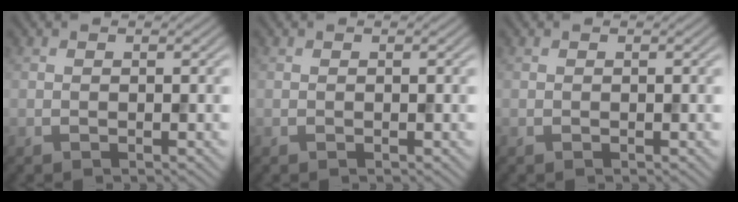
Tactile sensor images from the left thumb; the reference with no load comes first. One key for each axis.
{"total": 0.0}
{"total": 0.0}